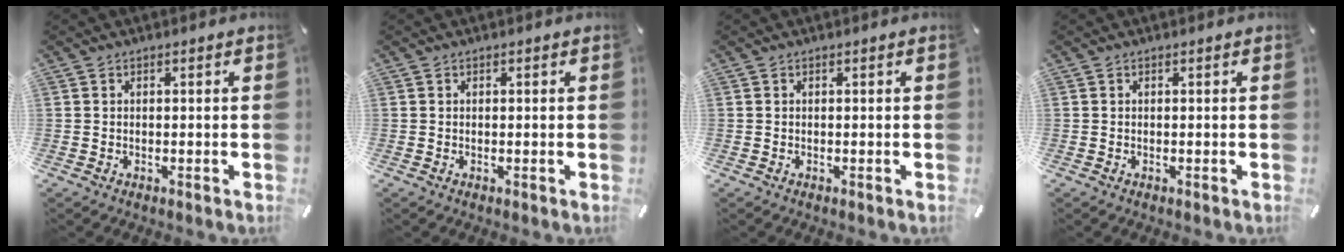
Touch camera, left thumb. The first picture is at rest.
{"total": 0.0}
{"total": 0.0}
{"total": 0.0}